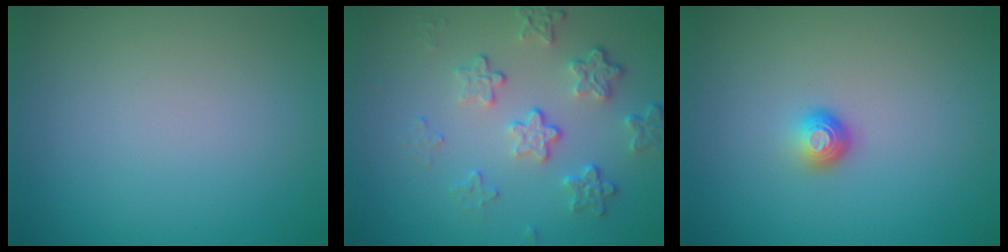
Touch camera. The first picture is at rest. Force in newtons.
{"total": 4.2, "press": 3.1, "slide": 2.9}
{"total": 1.4, "press": 1.0, "slide": 1.0}